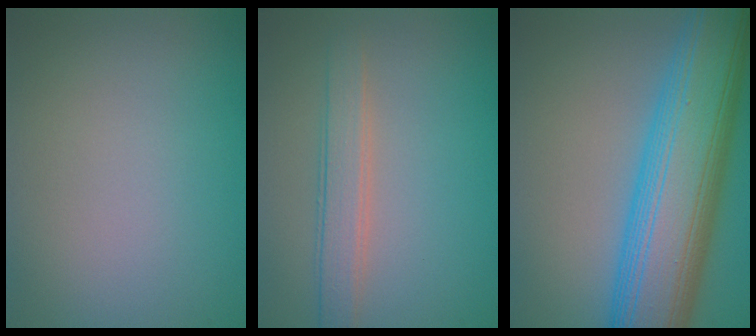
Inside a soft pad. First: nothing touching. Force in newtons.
{"total": 2.8, "press": 2.8, "slide": 0.3}
{"total": 12.2, "press": 12.2, "slide": 0.2}